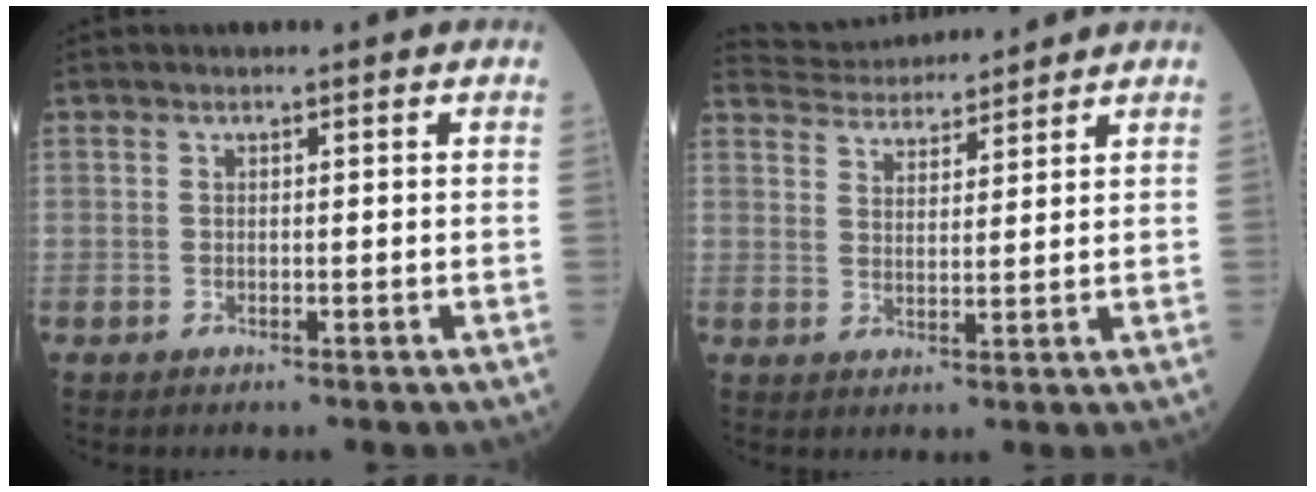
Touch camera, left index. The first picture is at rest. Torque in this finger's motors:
{"motor_torque": [-0.49, -1.01, 0.00, 0.00]}